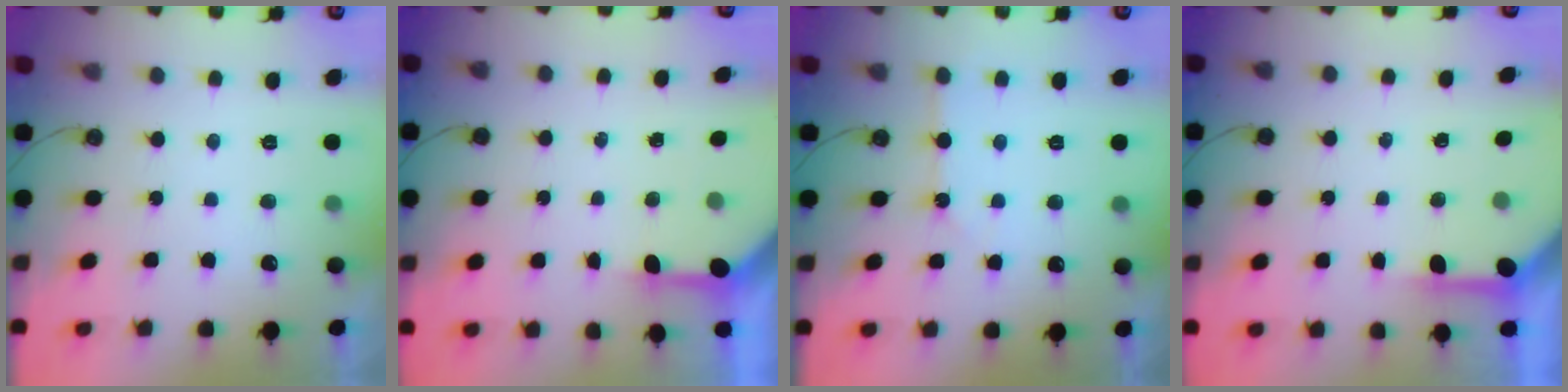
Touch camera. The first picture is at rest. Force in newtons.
{"total": 3.3, "press": 3.3, "slide": 0.3}
{"total": 2.7, "press": 2.7, "slide": 0.3}
{"total": 3.8, "press": 3.8, "slide": 0.5}